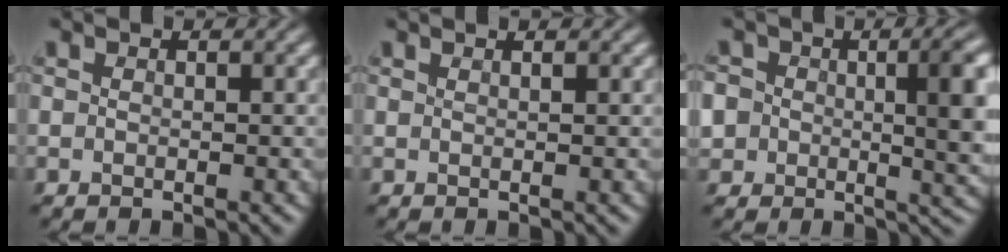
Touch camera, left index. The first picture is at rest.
{"total": 1.4, "force": [1.0, 0.5, 0.9], "torque": [0.001, -0.001, -0.003]}
{"total": 8.0, "force": [0.4, 5.0, 6.3], "torque": [-0.091, -0.010, 0.011]}